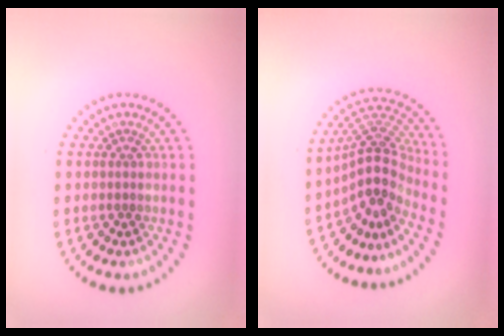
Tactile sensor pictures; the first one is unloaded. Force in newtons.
{"total": 4.5, "press": 3.1, "slide": 3.2}